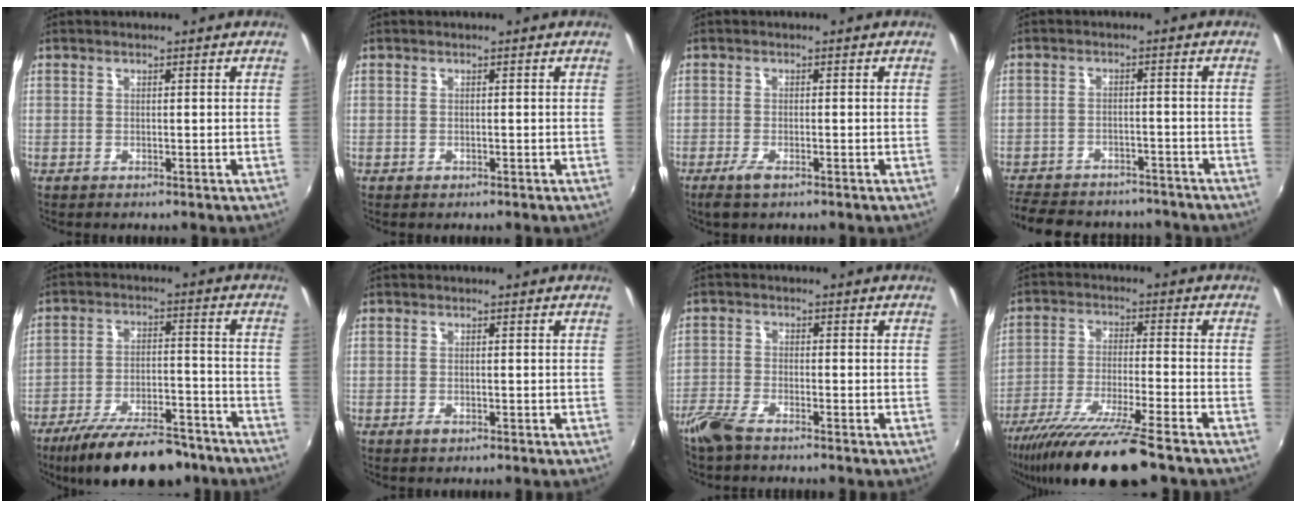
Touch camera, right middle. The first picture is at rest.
{"total": 0.6, "force": [-0.4, 0.4, 0.1], "torque": [0.000, -0.003, -0.006]}
{"total": 2.6, "force": [-1.7, 0.7, 1.8], "torque": [-0.044, -0.008, -0.034]}
{"total": 17.0, "force": [-14.4, 6.7, 6.2], "torque": [-0.150, 0.005, -0.199]}
{"total": 19.6, "force": [-15.7, 6.0, 10.1], "torque": [-0.186, -0.024, -0.231]}
{"total": 1.1, "force": [-0.7, 0.6, 0.6], "torque": [-0.010, -0.003, -0.014]}
{"total": 4.9, "force": [-4.1, 1.2, 2.5], "torque": [-0.069, -0.009, -0.087]}
{"total": 16.6, "force": [-13.2, 0.3, 10.1], "torque": [-0.203, -0.046, -0.228]}